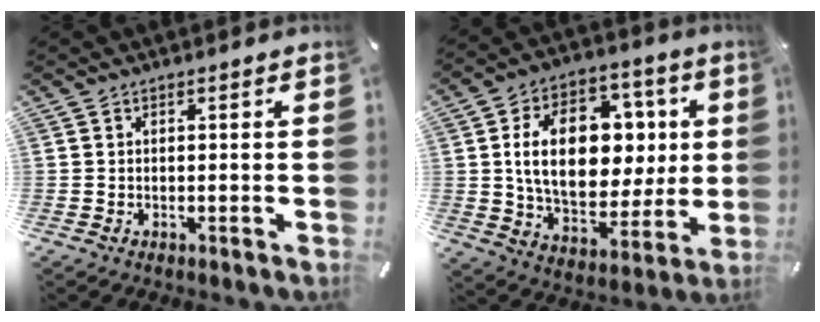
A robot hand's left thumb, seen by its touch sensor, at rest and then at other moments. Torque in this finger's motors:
{"motor_torque": [2.55, 2.46, 1.63, -1.13, 0.75]}